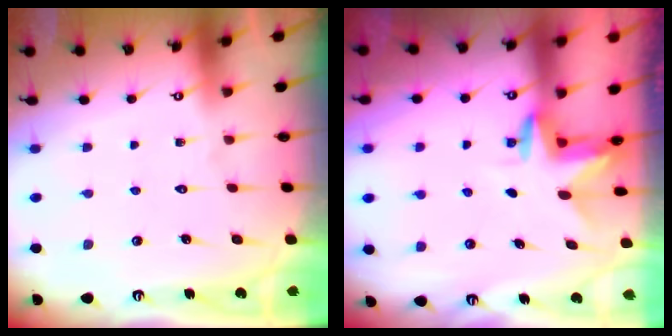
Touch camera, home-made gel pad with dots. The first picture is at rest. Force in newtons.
{"total": 2.7, "press": 2.7, "slide": 0.1}